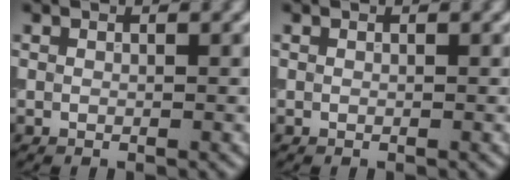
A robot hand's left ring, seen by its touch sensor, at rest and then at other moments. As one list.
[{"total": 0.0}]